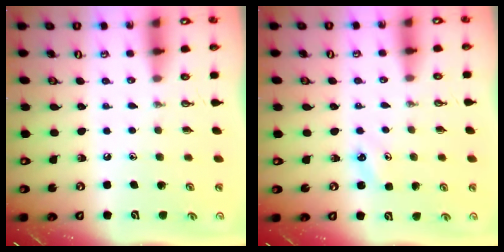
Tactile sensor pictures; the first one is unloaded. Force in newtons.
{"total": 3.6, "press": 3.6, "slide": 0.3}